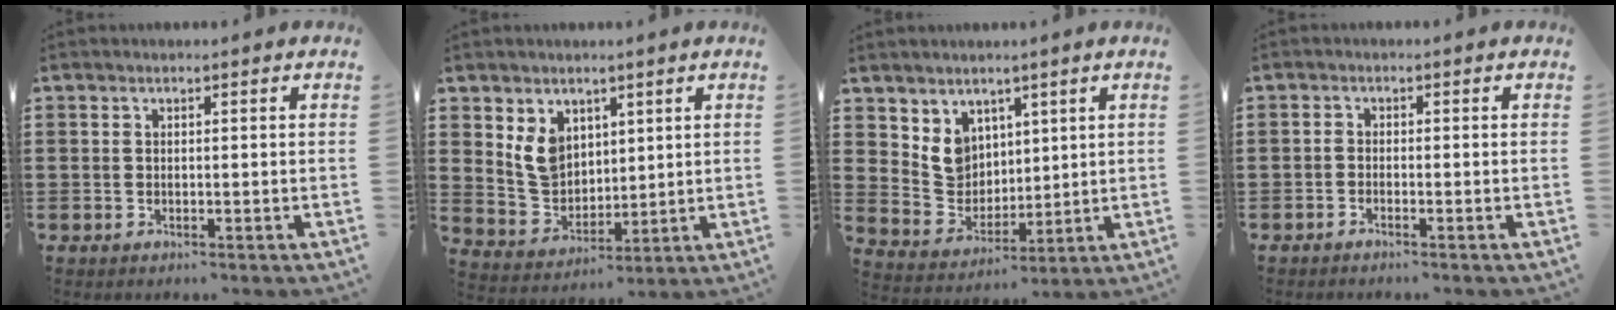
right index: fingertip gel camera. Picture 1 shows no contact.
{"total": 6.6, "force": [2.9, 5.3, 2.7], "torque": [-0.082, 0.012, 0.055]}
{"total": 6.8, "force": [3.7, 5.4, 1.6], "torque": [-0.061, -0.004, 0.074]}
{"total": 1.0, "force": [-1.0, -0.1, 0.2], "torque": [-0.006, -0.003, -0.019]}